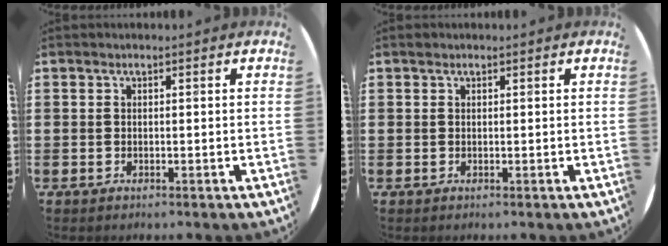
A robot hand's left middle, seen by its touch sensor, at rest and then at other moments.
{"total": 0.0}